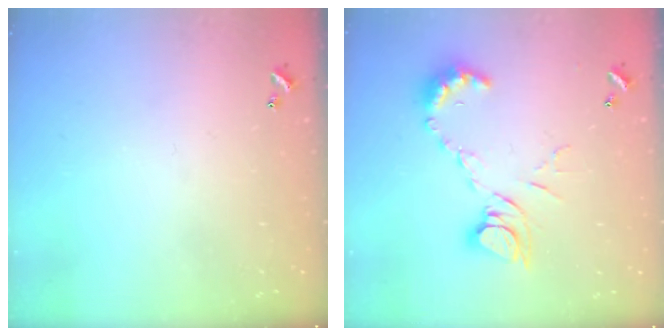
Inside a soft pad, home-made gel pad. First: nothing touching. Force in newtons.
{"total": 10.8, "press": 10.8, "slide": 1.3}